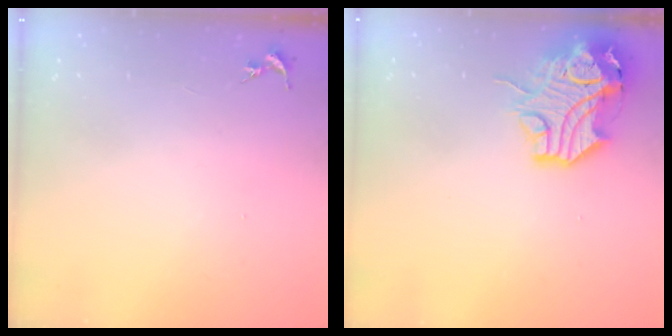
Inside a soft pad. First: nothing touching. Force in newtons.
{"total": 15.4, "press": 15.3, "slide": 2.0}